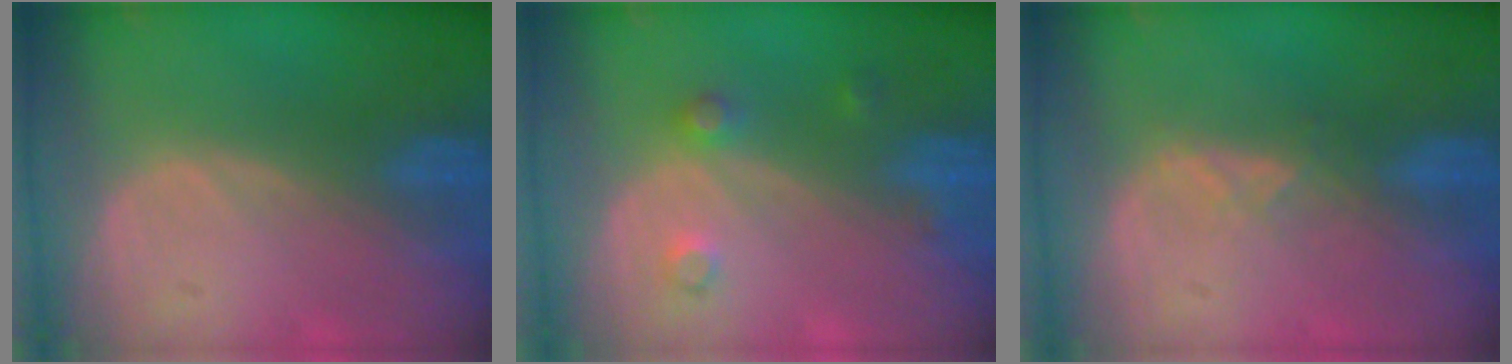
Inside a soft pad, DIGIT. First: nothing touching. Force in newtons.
{"total": 2.6, "press": 2.6, "slide": 0.3}
{"total": 2.0, "press": 1.9, "slide": 0.7}